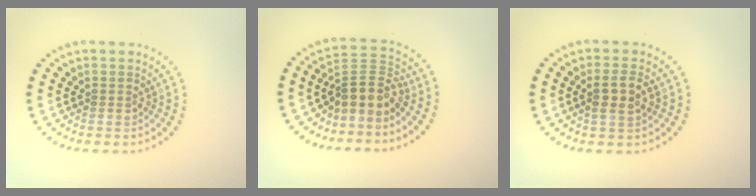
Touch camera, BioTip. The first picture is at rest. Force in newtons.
{"total": 3.6, "press": 2.6, "slide": 2.6}
{"total": 2.5, "press": 2.4, "slide": 0.8}